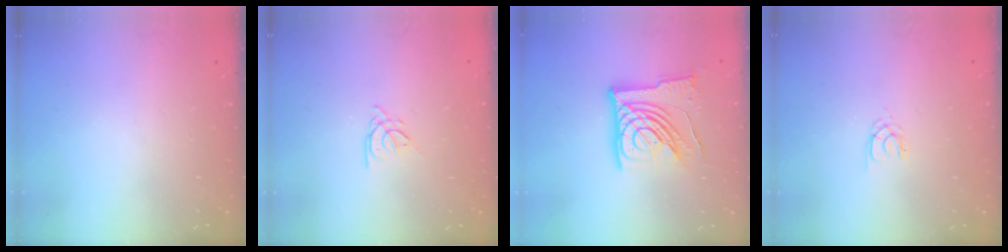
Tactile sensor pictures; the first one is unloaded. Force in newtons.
{"total": 1.9, "press": 1.9, "slide": 0.4}
{"total": 17.1, "press": 16.9, "slide": 2.3}
{"total": 1.3, "press": 1.2, "slide": 0.3}